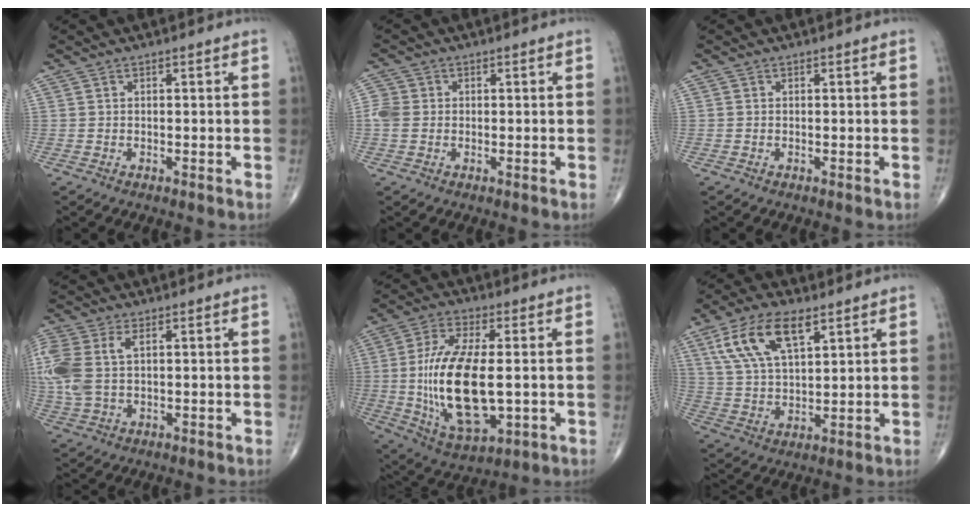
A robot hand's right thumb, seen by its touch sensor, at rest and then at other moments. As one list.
[{"total": 3.4, "force": [-0.1, 3.0, 1.7], "torque": [-0.038, 0.007, -0.005]}, {"total": 0.0}, {"total": 10.9, "force": [2.1, 6.3, 8.7], "torque": [-0.241, 0.017, 0.048]}, {"total": 19.4, "force": [-1.0, 8.7, 17.3], "torque": [-0.336, -0.010, -0.005]}, {"total": 13.0, "force": [6.4, 5.9, 9.7], "torque": [-0.181, -0.013, 0.125]}]